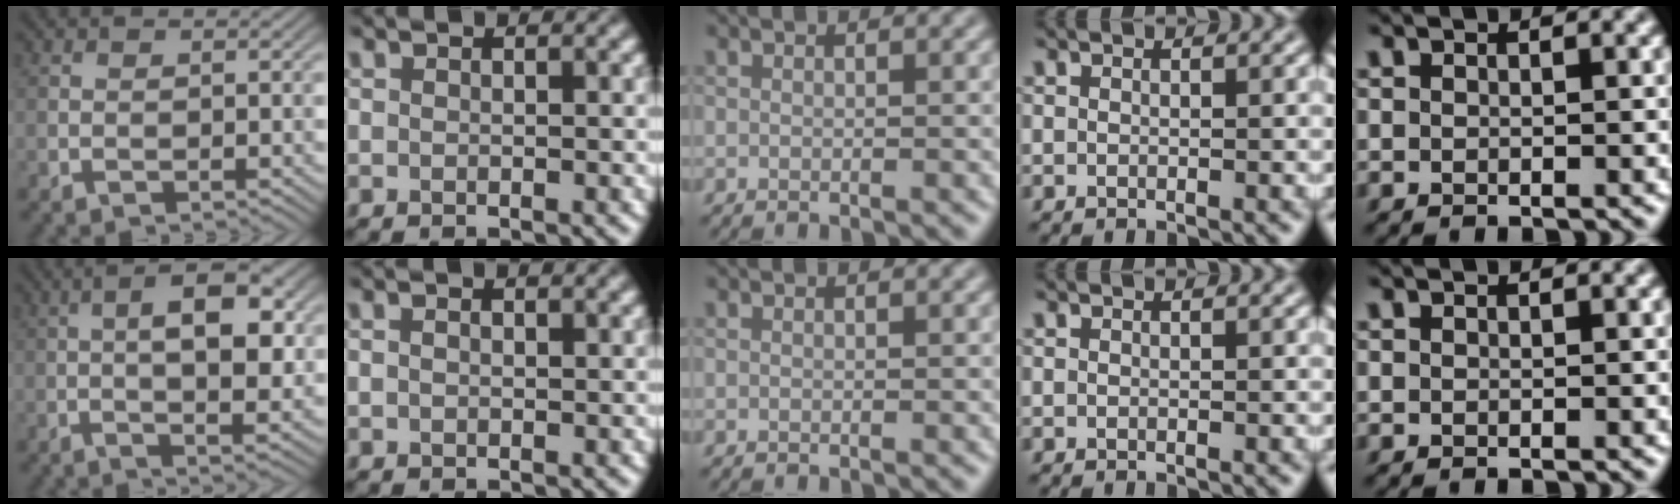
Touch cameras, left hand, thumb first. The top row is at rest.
{"thumb": {"total": 9.4, "force": [0.5, 3.3, 8.8], "torque": [-0.142, 0.008, 0.005]}, "index": {"total": 1.1, "force": [0.3, 0.6, 0.9], "torque": [-0.012, 0.000, 0.005]}}